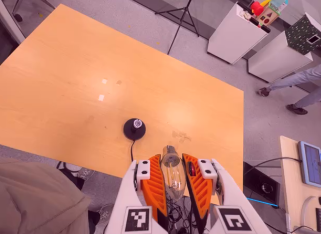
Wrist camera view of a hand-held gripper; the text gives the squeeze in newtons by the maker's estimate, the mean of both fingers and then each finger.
{"total": 20.6, "left": 22.2, "right": 18.9}